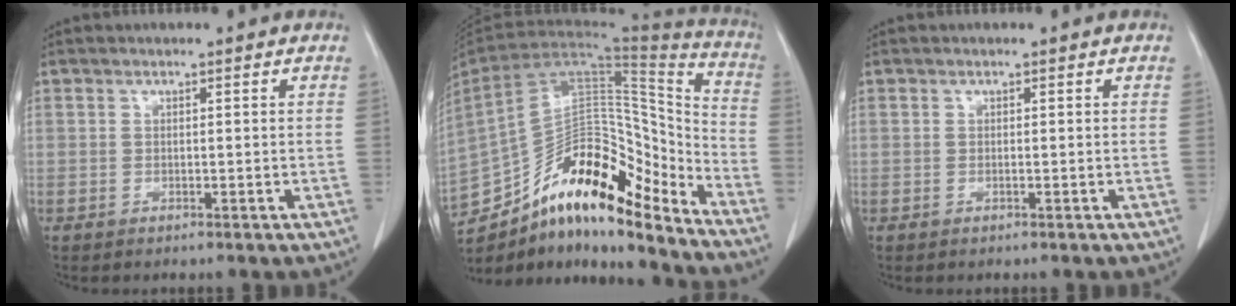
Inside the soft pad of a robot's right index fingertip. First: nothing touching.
{"total": 26.4, "force": [-18.7, 8.6, 16.5], "torque": [-0.328, 0.014, -0.310]}
{"total": 0.0}